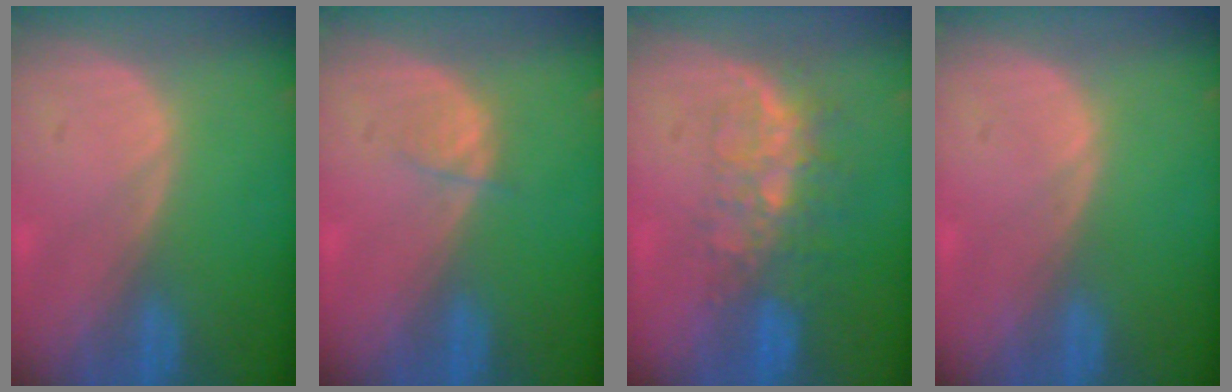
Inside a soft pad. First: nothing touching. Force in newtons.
{"total": 1.6, "press": 1.5, "slide": 0.2}
{"total": 8.3, "press": 6.8, "slide": 4.7}
{"total": 0.0}